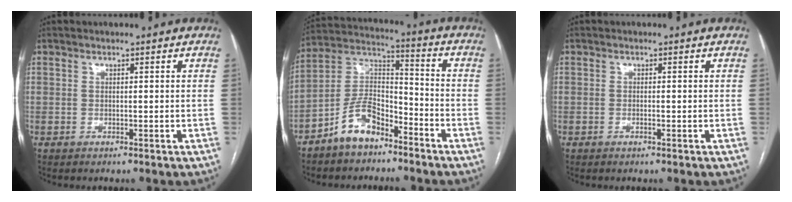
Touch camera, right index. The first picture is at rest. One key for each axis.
{"total": 9.7, "fx": -6.6, "fy": 4.5, "fz": 5.5, "tx": -0.116, "ty": 0.022, "tz": -0.128}
{"total": 0.0}